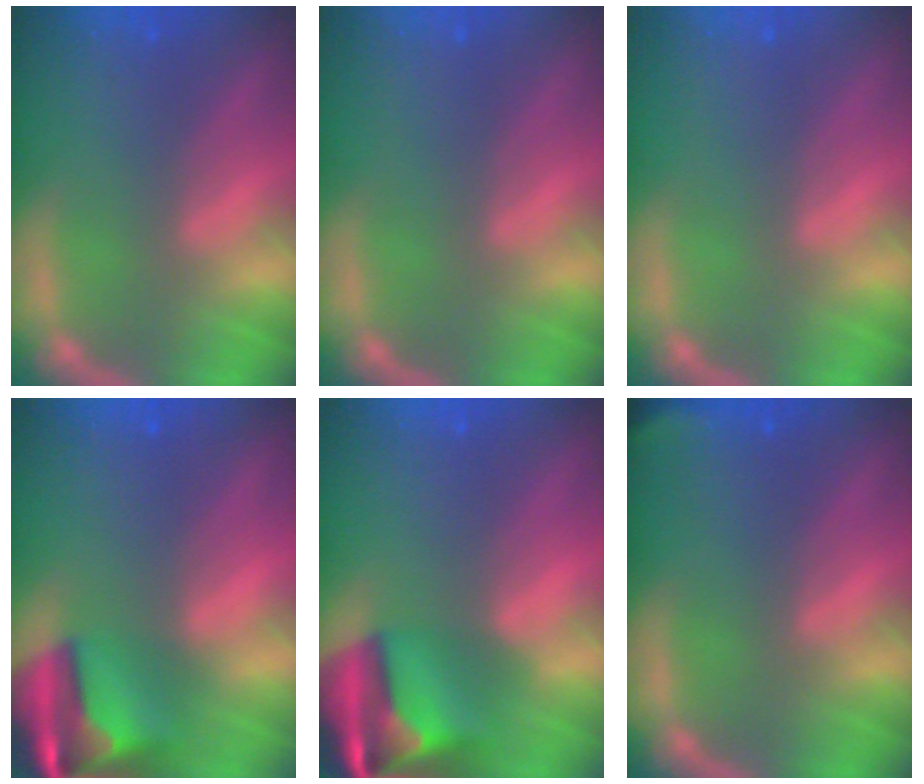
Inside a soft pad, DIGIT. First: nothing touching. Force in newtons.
{"total": 0.0}
{"total": 0.0}
{"total": 8.4}
{"total": 9.5}
{"total": 1.9}